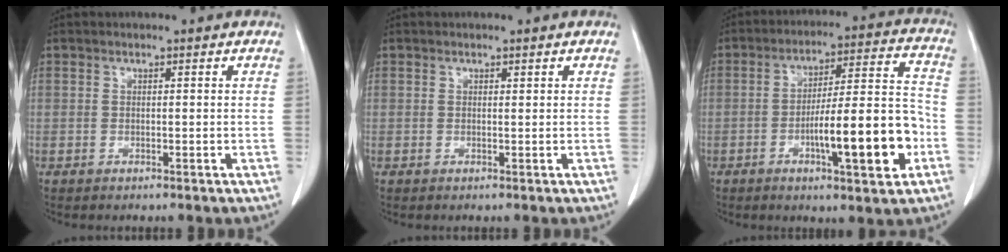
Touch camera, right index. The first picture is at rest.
{"total": 0.0}
{"total": 15.1, "force": [-5.0, 2.1, 14.2], "torque": [-0.218, 0.013, -0.071]}